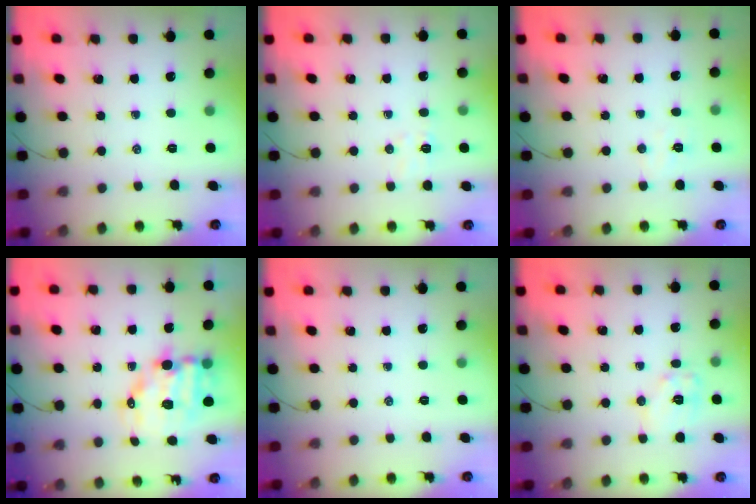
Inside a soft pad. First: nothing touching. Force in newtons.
{"total": 5.9, "press": 5.8, "slide": 1.1}
{"total": 3.6, "press": 3.5, "slide": 0.8}
{"total": 10.8, "press": 10.4, "slide": 2.7}
{"total": 0.0}
{"total": 8.2, "press": 8.2, "slide": 0.3}